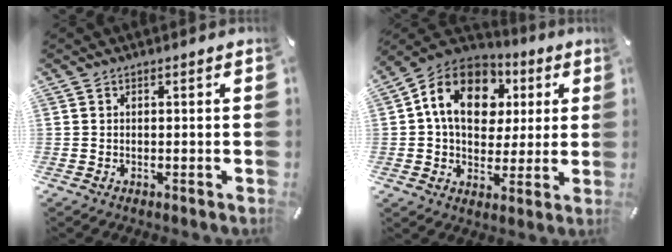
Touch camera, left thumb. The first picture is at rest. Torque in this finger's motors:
{"motor_torque": [1.29, 1.24, 2.08, -0.69, 0.30]}